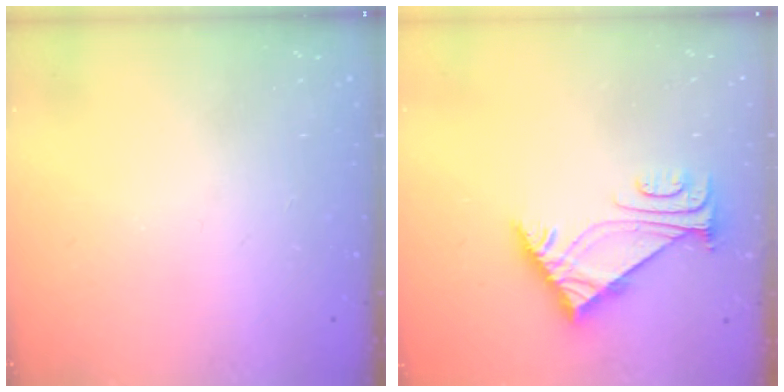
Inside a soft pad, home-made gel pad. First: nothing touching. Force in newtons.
{"total": 6.2, "press": 6.1, "slide": 1.1}